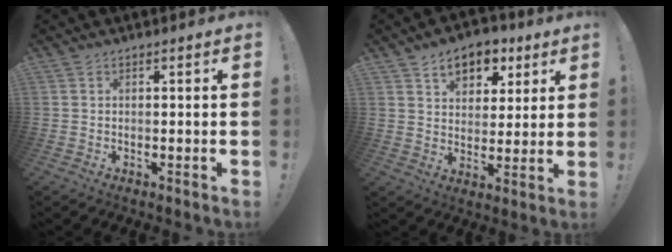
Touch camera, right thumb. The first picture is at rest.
{"total": 9.9, "force": [5.7, 6.8, 4.5], "torque": [-0.054, -0.033, 0.104]}